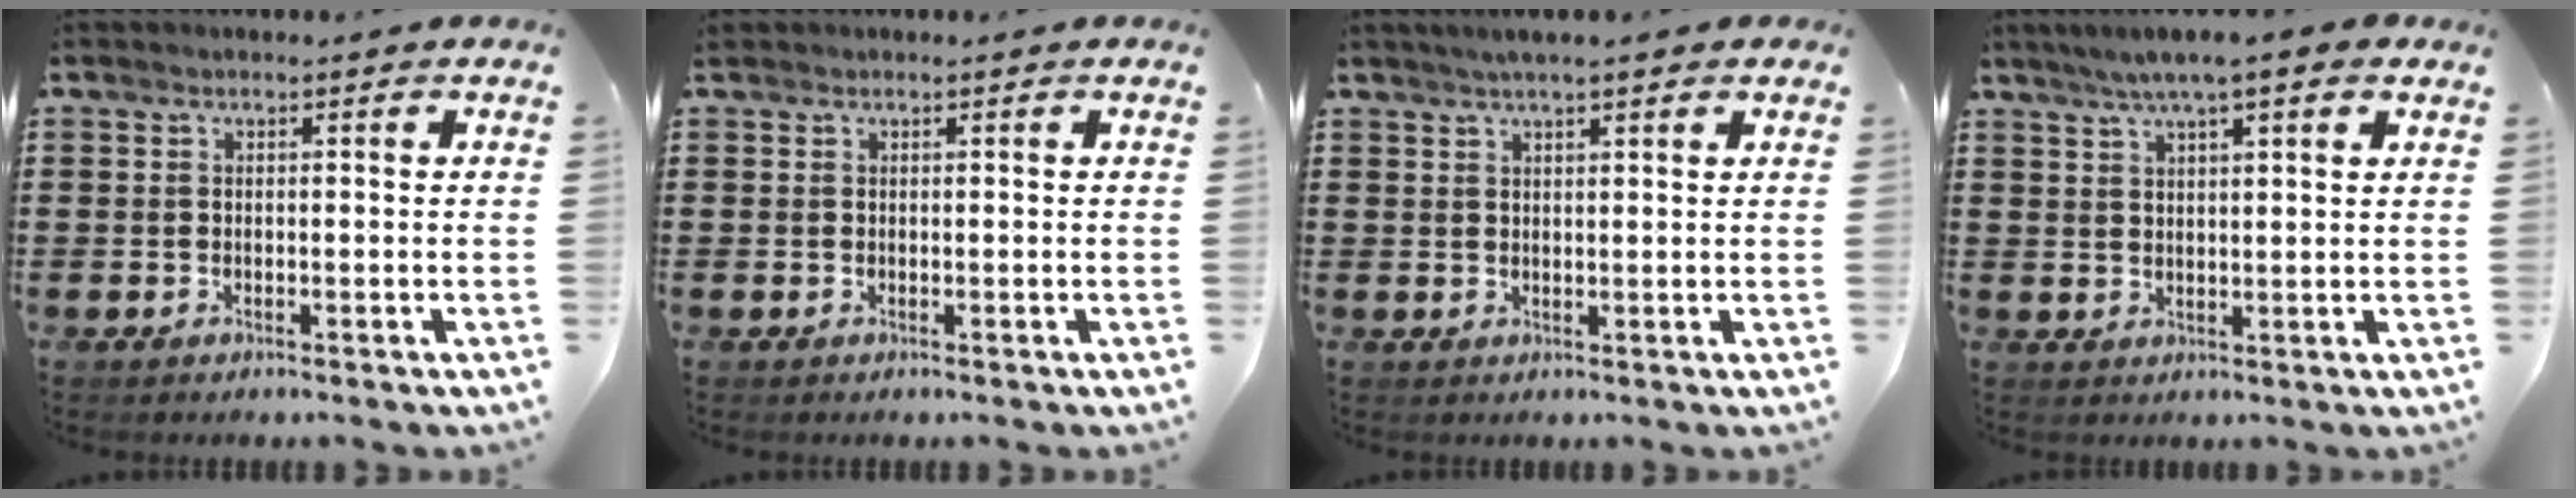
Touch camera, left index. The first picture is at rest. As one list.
[{"total": 0.0}, {"total": 2.6, "force": [2.0, 0.3, 1.6], "torque": [-0.034, 0.006, 0.036]}, {"total": 5.3, "force": [3.8, 0.6, 3.6], "torque": [-0.077, 0.000, 0.067]}]